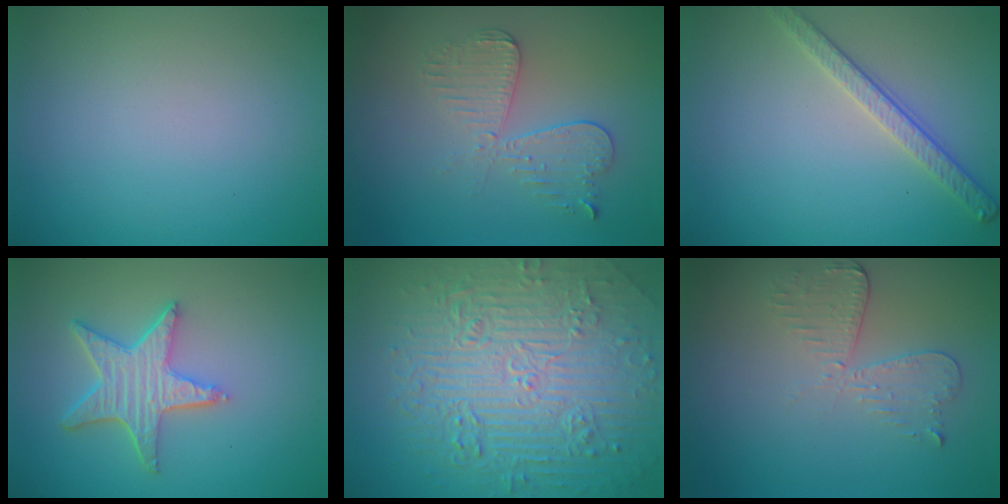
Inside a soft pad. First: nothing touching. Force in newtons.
{"total": 3.5, "press": 3.1, "slide": 1.7}
{"total": 2.8, "press": 2.6, "slide": 1.0}
{"total": 5.1, "press": 4.1, "slide": 3.1}
{"total": 11.0, "press": 7.3, "slide": 8.2}
{"total": 3.0, "press": 2.6, "slide": 1.5}